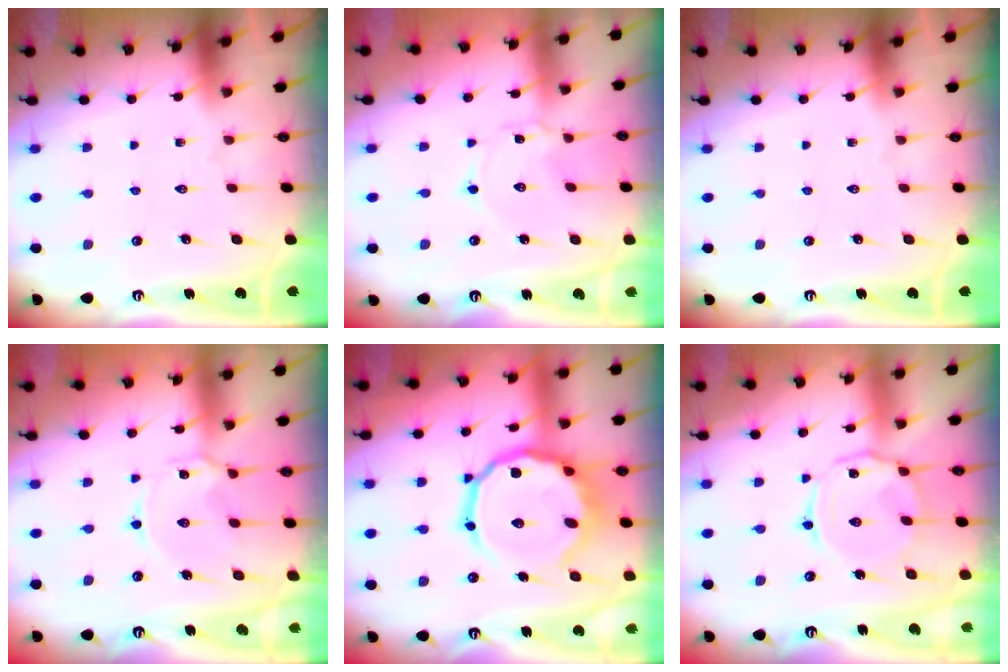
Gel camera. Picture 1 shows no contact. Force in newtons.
{"total": 1.9, "press": 1.8, "slide": 0.3}
{"total": 0.0}
{"total": 2.5, "press": 2.4, "slide": 0.4}
{"total": 18.2, "press": 18.0, "slide": 2.7}
{"total": 8.0, "press": 8.0, "slide": 0.5}